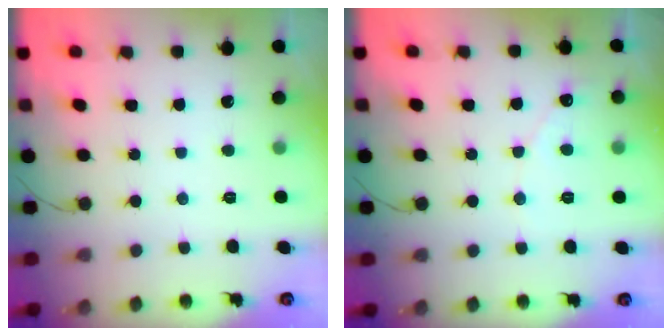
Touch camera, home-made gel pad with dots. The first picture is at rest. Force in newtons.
{"total": 2.3, "press": 2.3, "slide": 0.1}